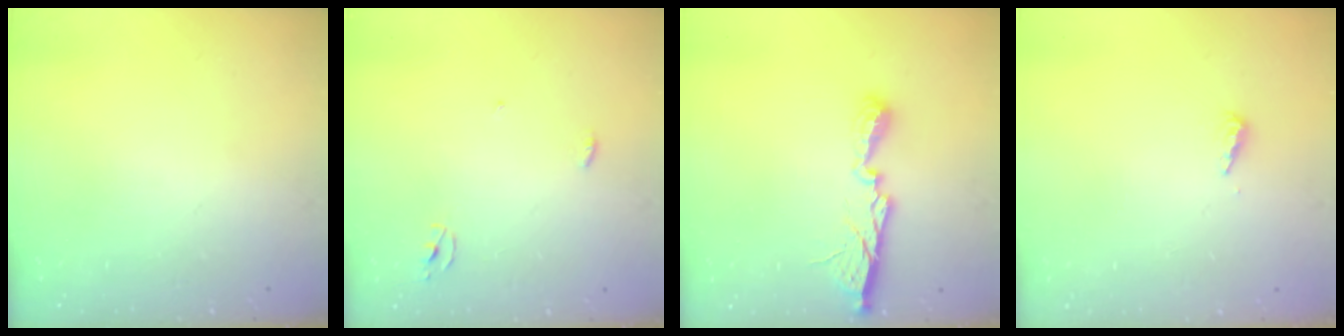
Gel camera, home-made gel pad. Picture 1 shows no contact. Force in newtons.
{"total": 2.3, "press": 2.3, "slide": 0.1}
{"total": 9.9, "press": 9.9, "slide": 0.3}
{"total": 3.6, "press": 3.6, "slide": 0.4}